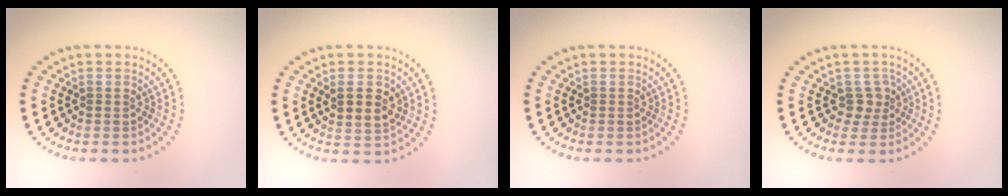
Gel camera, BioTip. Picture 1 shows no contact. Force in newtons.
{"total": 2.8, "press": 2.7, "slide": 0.8}
{"total": 0.0}
{"total": 1.9, "press": 1.4, "slide": 1.2}